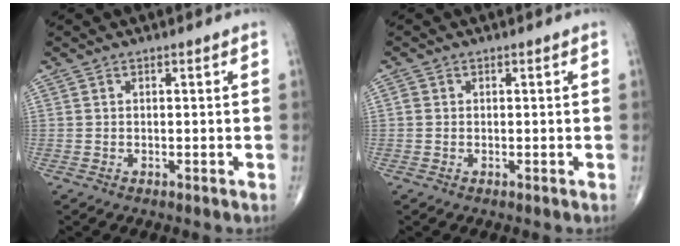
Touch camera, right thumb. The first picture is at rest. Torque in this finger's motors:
{"motor_torque": [-0.54, 0.42, -0.15, -0.21, 0.03]}